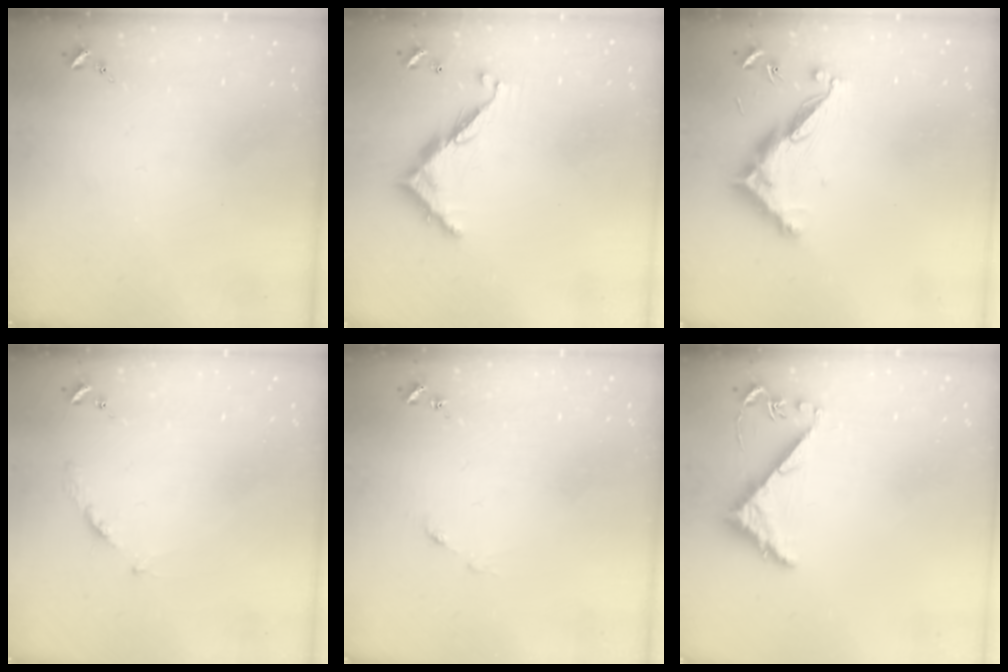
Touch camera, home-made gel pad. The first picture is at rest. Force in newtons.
{"total": 9.7, "press": 9.7, "slide": 0.4}
{"total": 12.4, "press": 12.4, "slide": 0.2}
{"total": 3.9, "press": 3.9, "slide": 0.5}
{"total": 4.6, "press": 4.6, "slide": 0.4}
{"total": 5.2, "press": 5.2, "slide": 0.4}